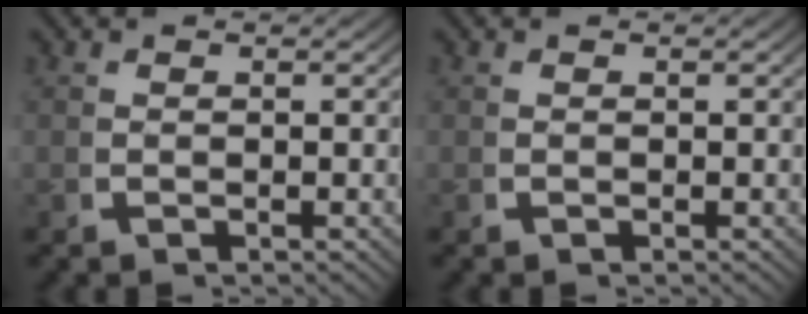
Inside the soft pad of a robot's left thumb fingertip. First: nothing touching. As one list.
[{"total": 0.0}]